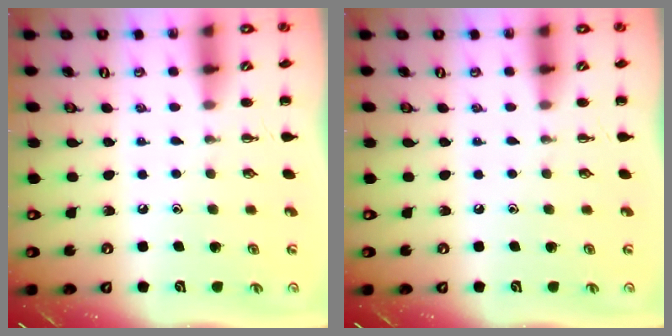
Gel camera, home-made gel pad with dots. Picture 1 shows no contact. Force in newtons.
{"total": 0.0}